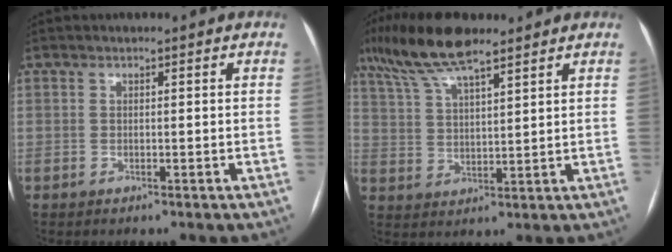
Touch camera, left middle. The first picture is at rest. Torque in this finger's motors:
{"motor_torque": [1.18, -0.96, 0.16, 0.06]}